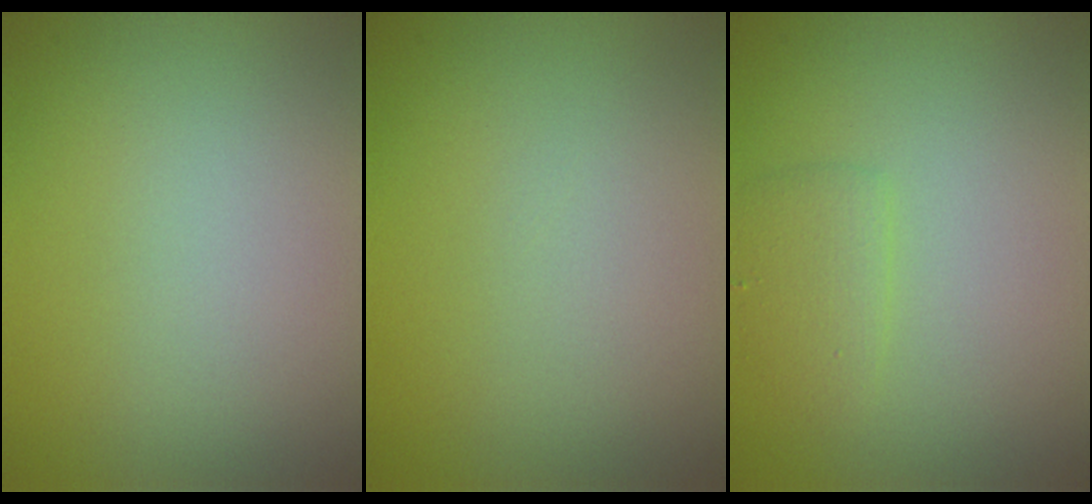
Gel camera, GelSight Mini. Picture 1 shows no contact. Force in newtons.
{"total": 0.0}
{"total": 1.7, "press": 1.7, "slide": 0.1}